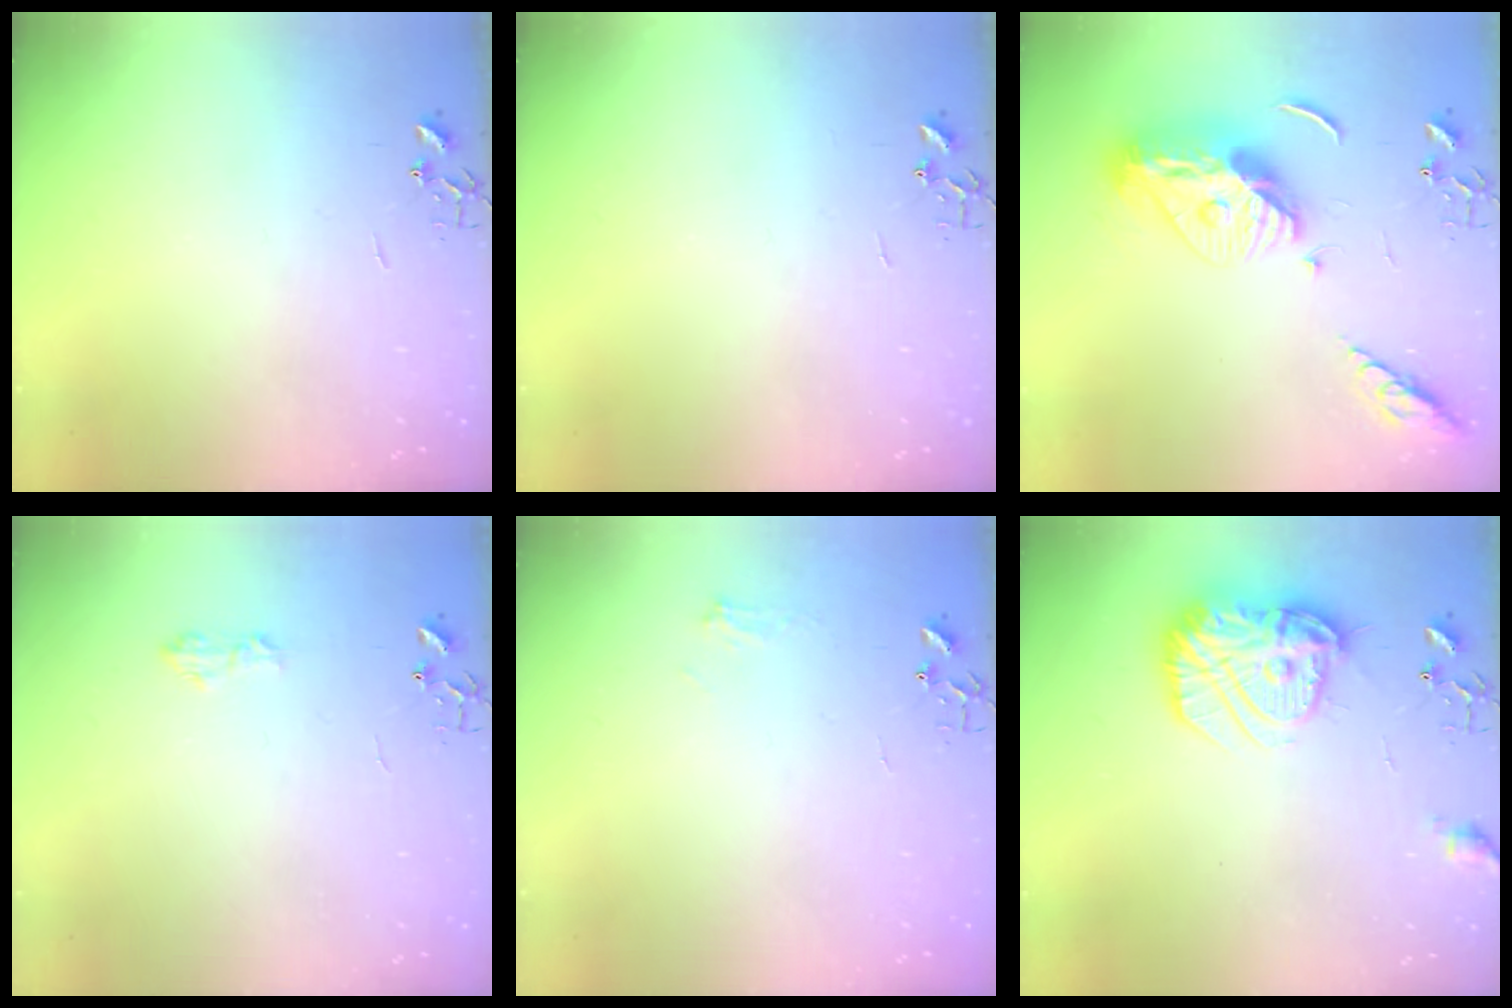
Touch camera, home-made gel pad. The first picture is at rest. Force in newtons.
{"total": 0.0}
{"total": 15.9, "press": 15.8, "slide": 1.5}
{"total": 5.9, "press": 5.9, "slide": 0.8}
{"total": 5.3, "press": 5.3, "slide": 0.6}
{"total": 17.4, "press": 17.4, "slide": 1.3}